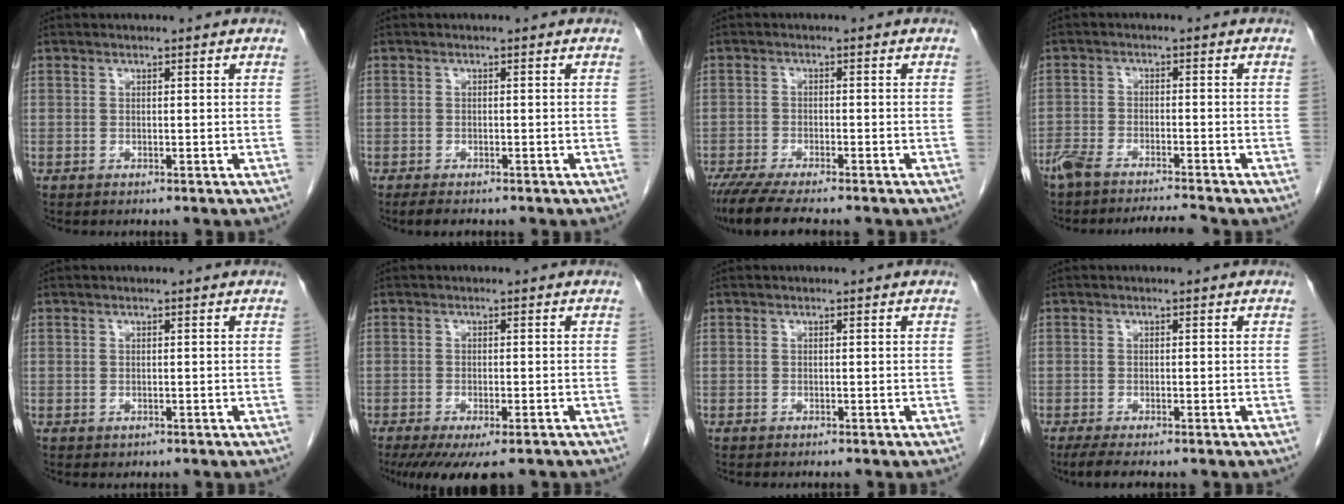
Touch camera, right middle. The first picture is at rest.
{"total": 2.6, "force": [-2.1, 0.7, 1.4], "torque": [-0.022, -0.008, -0.027]}
{"total": 9.0, "force": [-7.6, 1.0, 4.8], "torque": [-0.071, -0.020, -0.123]}
{"total": 6.0, "force": [-5.6, -0.1, 2.2], "torque": [-0.043, -0.006, -0.099]}
{"total": 0.0}
{"total": 10.3, "force": [-7.8, 2.6, 6.1], "torque": [-0.088, -0.018, -0.113]}
{"total": 0.0}
{"total": 3.4, "force": [-2.7, 0.2, 2.1], "torque": [-0.033, -0.009, -0.043]}